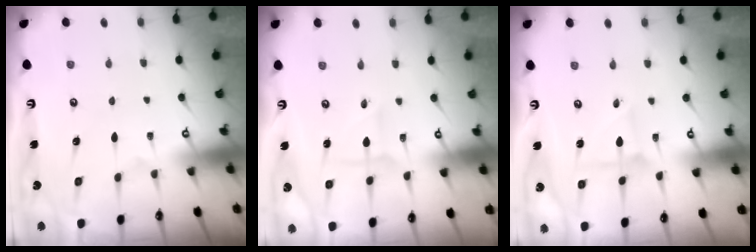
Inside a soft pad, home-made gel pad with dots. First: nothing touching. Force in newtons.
{"total": 2.6, "press": 2.6, "slide": 0.2}
{"total": 2.9, "press": 2.9, "slide": 0.3}